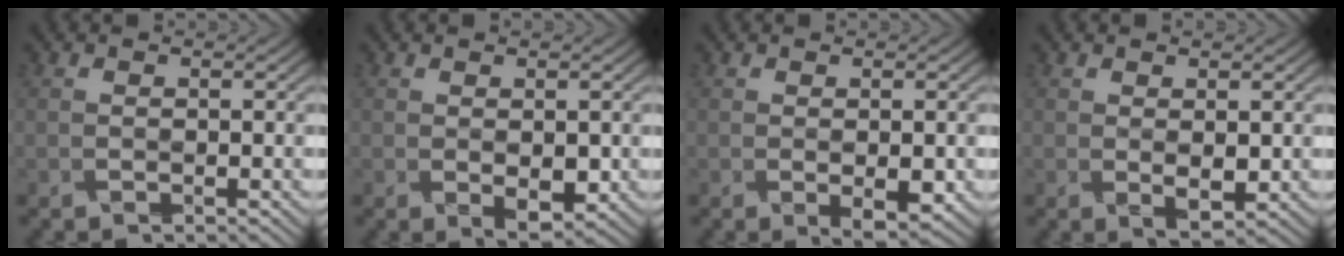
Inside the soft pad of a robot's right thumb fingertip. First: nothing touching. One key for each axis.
{"total": 2.8, "fx": -0.2, "fy": 1.4, "fz": 2.4, "tx": -0.045, "ty": -0.008, "tz": 0.008}
{"total": 2.8, "fx": -0.6, "fy": 1.0, "fz": 2.5, "tx": -0.045, "ty": -0.004, "tz": 0.001}
{"total": 2.2, "fx": 0.4, "fy": 0.8, "fz": 2.0, "tx": -0.040, "ty": -0.005, "tz": 0.016}